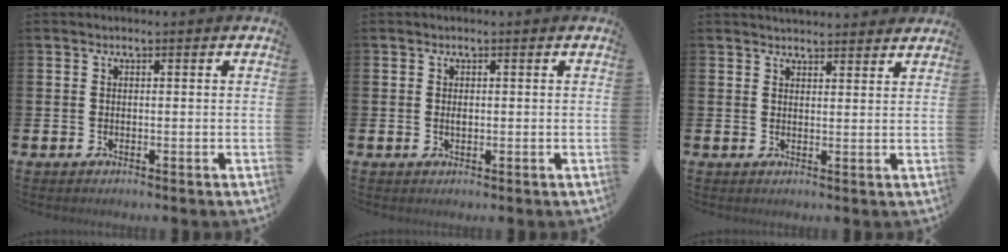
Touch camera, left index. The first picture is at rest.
{"total": 0.7, "force": [0.1, 0.4, 0.5], "torque": [-0.009, 0.001, 0.001]}
{"total": 3.0, "force": [3.0, 0.4, -0.1], "torque": [-0.004, -0.014, 0.055]}